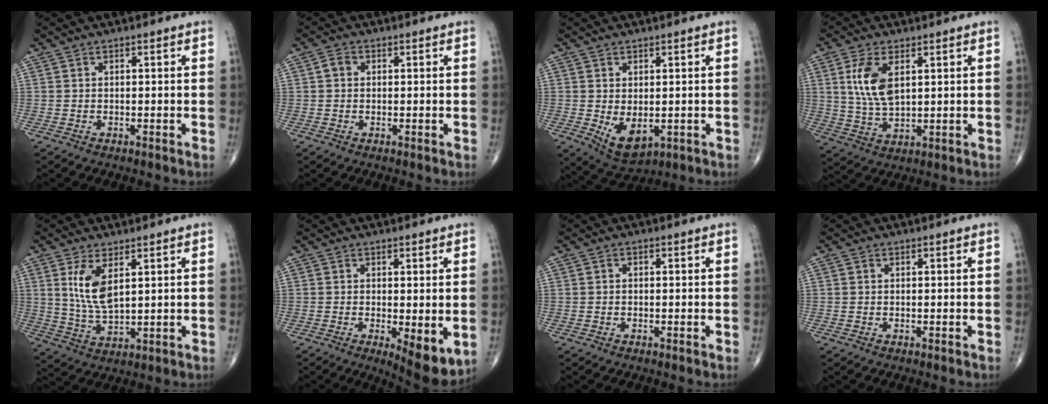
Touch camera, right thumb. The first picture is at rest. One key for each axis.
{"total": 1.9, "fx": 0.2, "fy": 1.6, "fz": 1.0, "tx": -0.012, "ty": 0.006, "tz": 0.001}
{"total": 6.7, "fx": -1.0, "fy": 3.9, "fz": 5.3, "tx": -0.077, "ty": -0.012, "tz": 0.002}
{"total": 8.6, "fx": 2.7, "fy": 4.3, "fz": 7.0, "tx": -0.139, "ty": -0.012, "tz": 0.060}
{"total": 7.7, "fx": 2.8, "fy": 3.2, "fz": 6.4, "tx": -0.125, "ty": -0.019, "tz": 0.067}
{"total": 7.4, "fx": -1.4, "fy": 2.5, "fz": 6.8, "tx": -0.097, "ty": -0.023, "tz": -0.018}
{"total": 0.6, "fx": -0.2, "fy": 0.5, "fz": 0.3, "tx": -0.002, "ty": 0.002, "tz": -0.009}
{"total": 0.0}